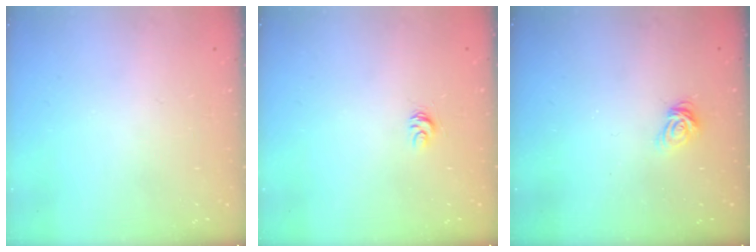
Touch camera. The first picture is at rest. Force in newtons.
{"total": 4.3, "press": 4.3, "slide": 0.5}
{"total": 6.3, "press": 6.3, "slide": 0.5}